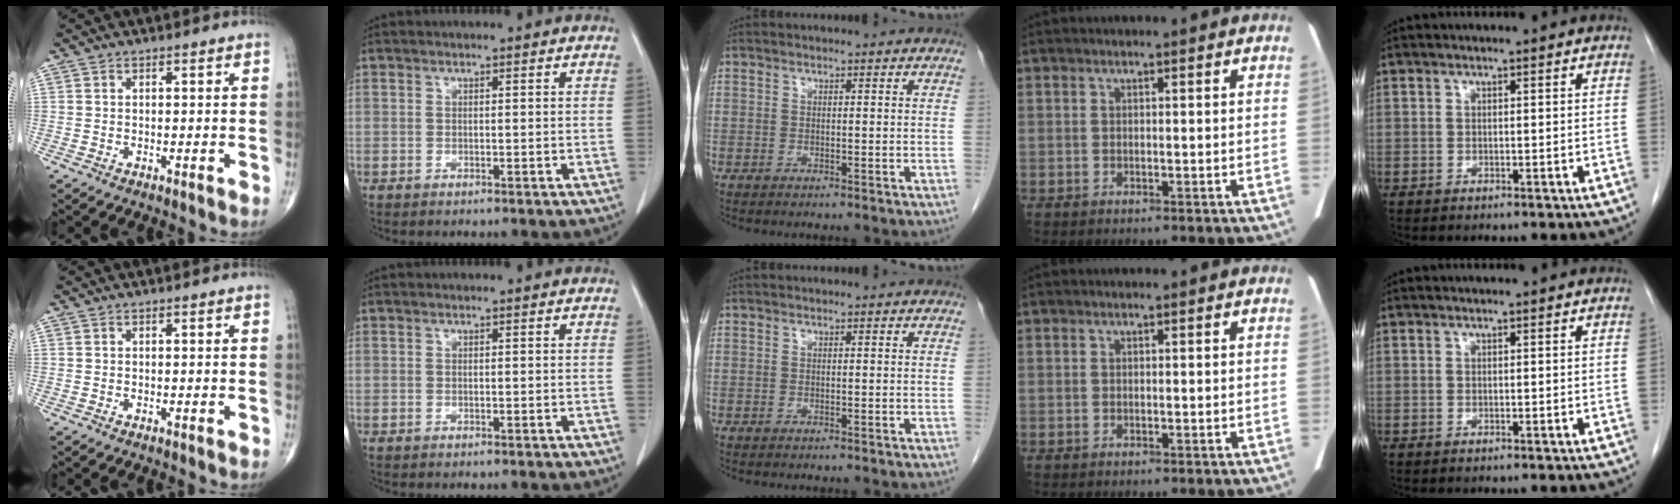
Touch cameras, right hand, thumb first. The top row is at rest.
{}